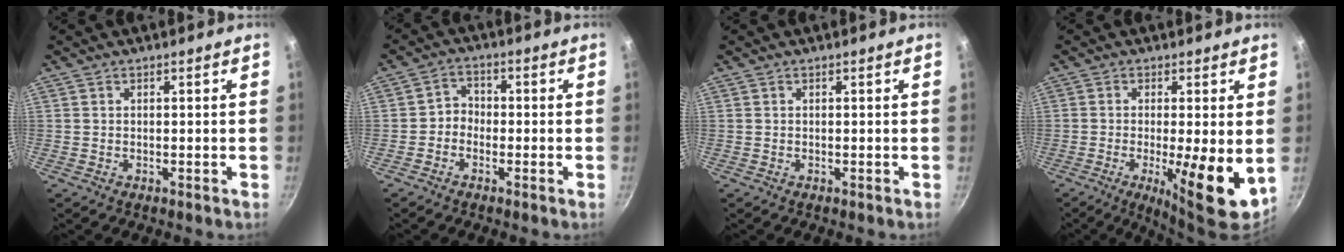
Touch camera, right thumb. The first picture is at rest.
{"total": 3.0, "force": [-1.3, 2.5, 1.1], "torque": [0.001, 0.021, -0.030]}
{"total": 0.0}
{"total": 10.7, "force": [-1.6, 2.2, 10.4], "torque": [-0.158, -0.013, -0.020]}